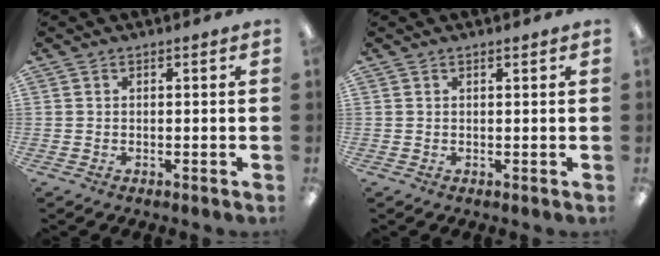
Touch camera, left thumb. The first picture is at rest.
{"total": 0.5, "force": [0.5, 0.0, 0.2], "torque": [-0.005, 0.000, 0.008]}